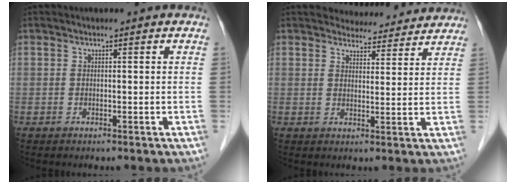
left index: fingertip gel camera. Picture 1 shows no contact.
{"total": 7.6, "force": [7.3, 1.8, 0.7], "torque": [-0.001, 0.003, 0.084]}